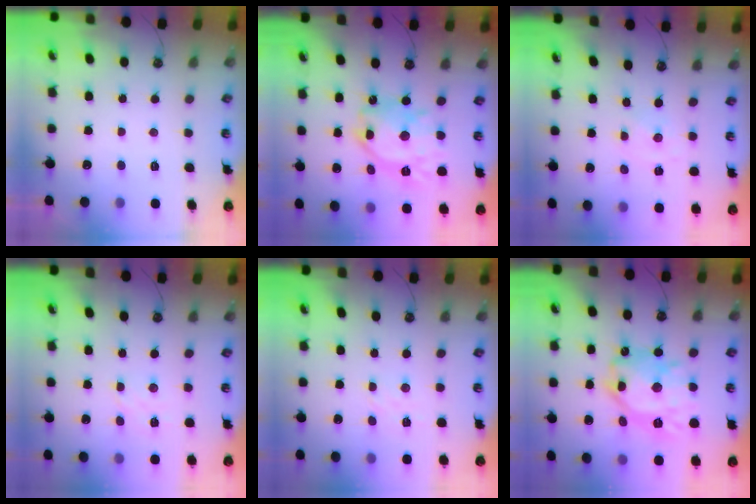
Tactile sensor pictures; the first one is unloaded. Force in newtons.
{"total": 17.7, "press": 17.6, "slide": 1.7}
{"total": 0.0}
{"total": 2.7, "press": 2.7, "slide": 0.4}
{"total": 2.2, "press": 2.1, "slide": 0.5}
{"total": 20.2, "press": 20.1, "slide": 2.0}